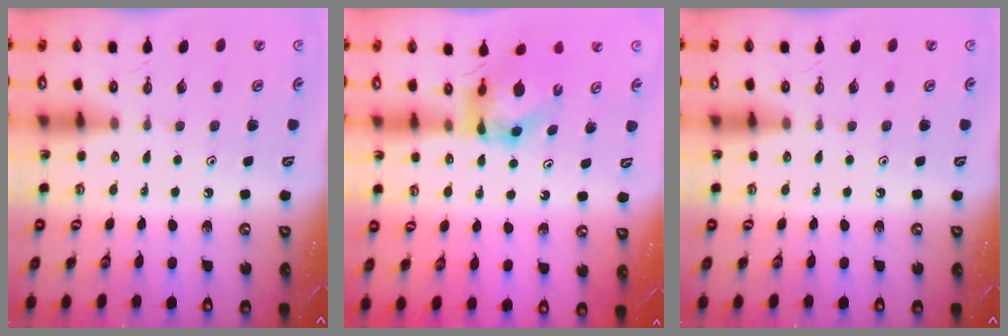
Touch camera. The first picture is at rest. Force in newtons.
{"total": 5.8, "press": 5.8, "slide": 0.3}
{"total": 0.0}